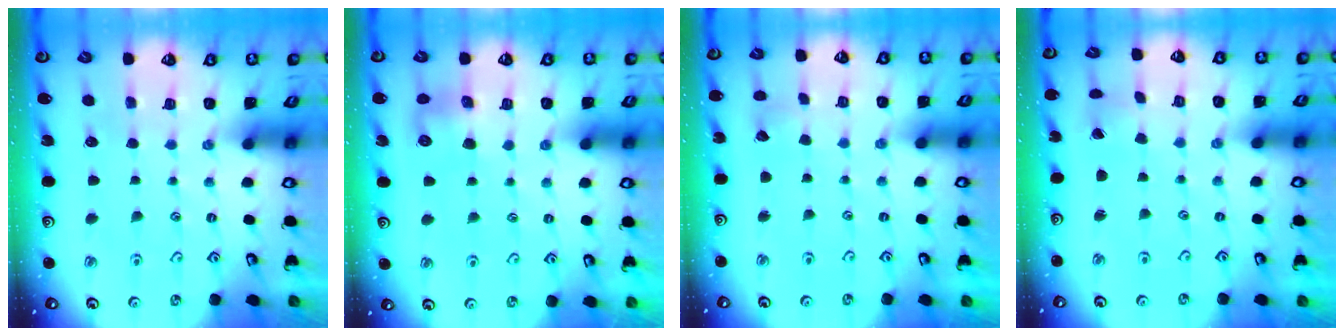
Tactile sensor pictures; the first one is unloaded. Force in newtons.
{"total": 7.1, "press": 7.1, "slide": 0.3}
{"total": 2.8, "press": 2.8, "slide": 0.2}
{"total": 0.8, "press": 0.8, "slide": 0.0}